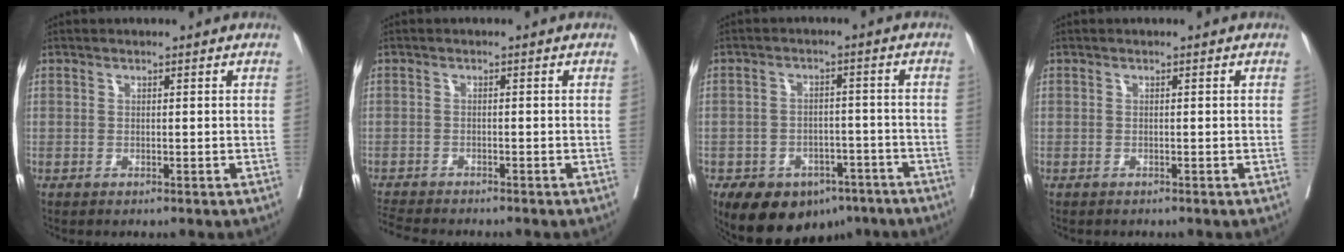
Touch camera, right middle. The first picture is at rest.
{"total": 5.9, "force": [-5.5, 0.6, 2.0], "torque": [-0.031, -0.013, -0.092]}
{"total": 12.1, "force": [-8.0, 7.4, 5.2], "torque": [-0.077, 0.015, -0.113]}
{"total": 0.8, "force": [-0.7, 0.2, 0.1], "torque": [-0.008, 0.000, -0.013]}